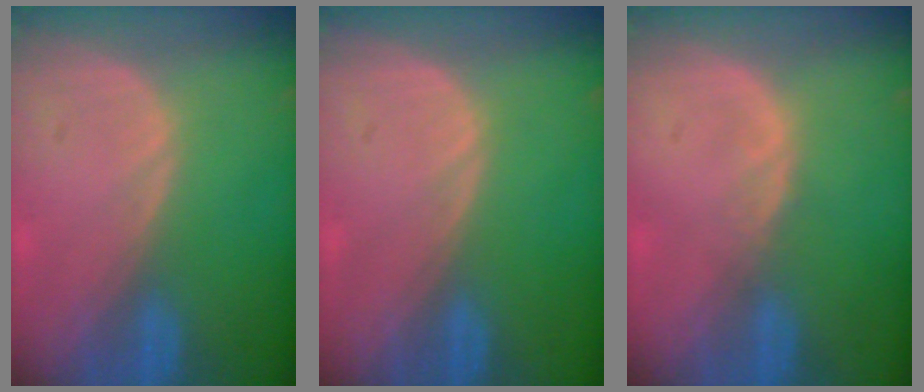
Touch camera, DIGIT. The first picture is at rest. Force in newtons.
{"total": 0.0}
{"total": 0.9, "press": 0.9, "slide": 0.2}